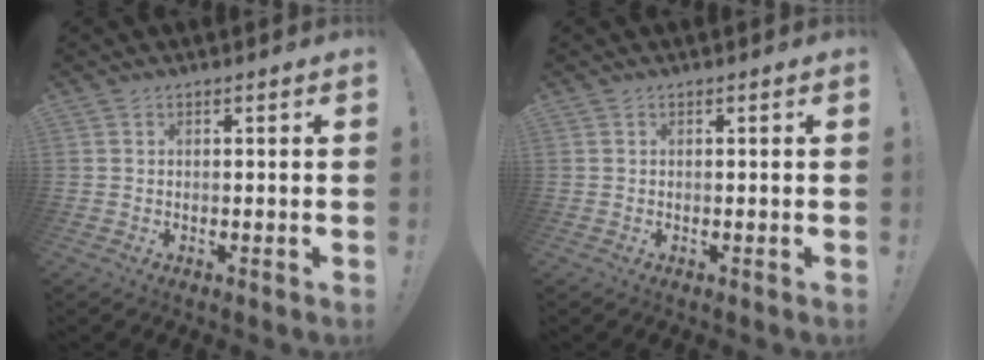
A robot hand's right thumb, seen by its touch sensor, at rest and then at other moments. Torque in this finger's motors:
{"motor_torque": [0.00, 0.00, 0.00, 0.00, 0.00]}